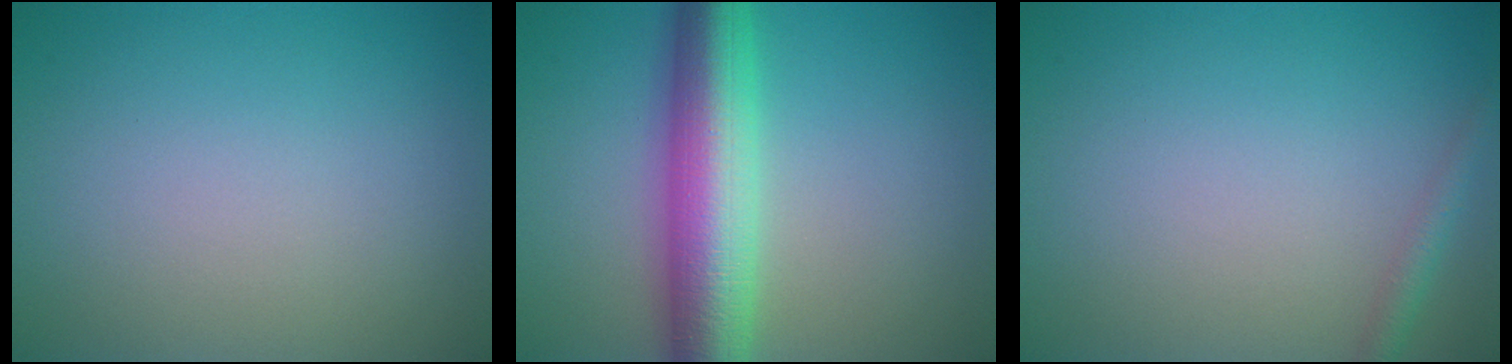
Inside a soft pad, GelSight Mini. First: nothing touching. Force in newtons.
{"total": 8.8, "press": 8.8, "slide": 0.2}
{"total": 1.4, "press": 1.4, "slide": 0.1}